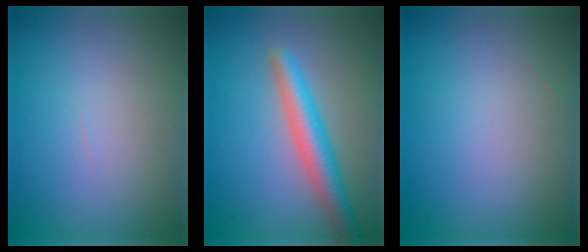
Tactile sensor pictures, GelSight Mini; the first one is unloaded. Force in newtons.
{"total": 4.5, "press": 4.5, "slide": 0.2}
{"total": 0.0}